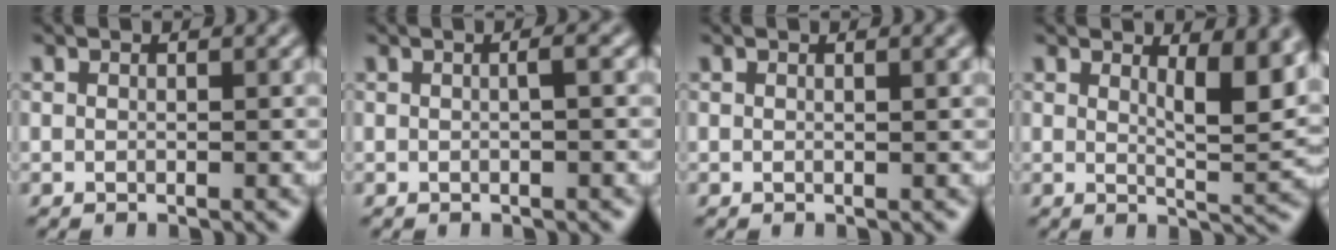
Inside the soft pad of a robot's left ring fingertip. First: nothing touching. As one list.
[{"total": 0.9, "force": [0.0, 0.1, 0.9], "torque": [-0.014, 0.005, -0.001]}, {"total": 0.8, "force": [0.4, 0.2, 0.7], "torque": [-0.007, 0.003, 0.006]}, {"total": 5.0, "force": [2.1, 1.4, 4.3], "torque": [-0.058, -0.007, 0.035]}]